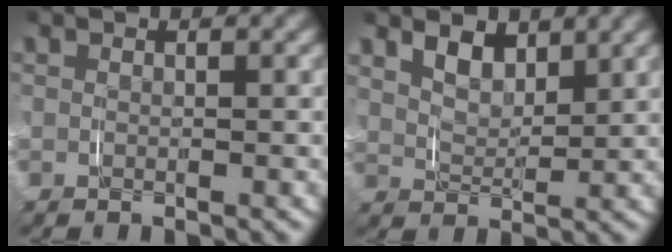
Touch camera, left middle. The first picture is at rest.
{"total": 3.7, "force": [2.2, 2.3, 1.9], "torque": [-0.040, -0.002, 0.037]}